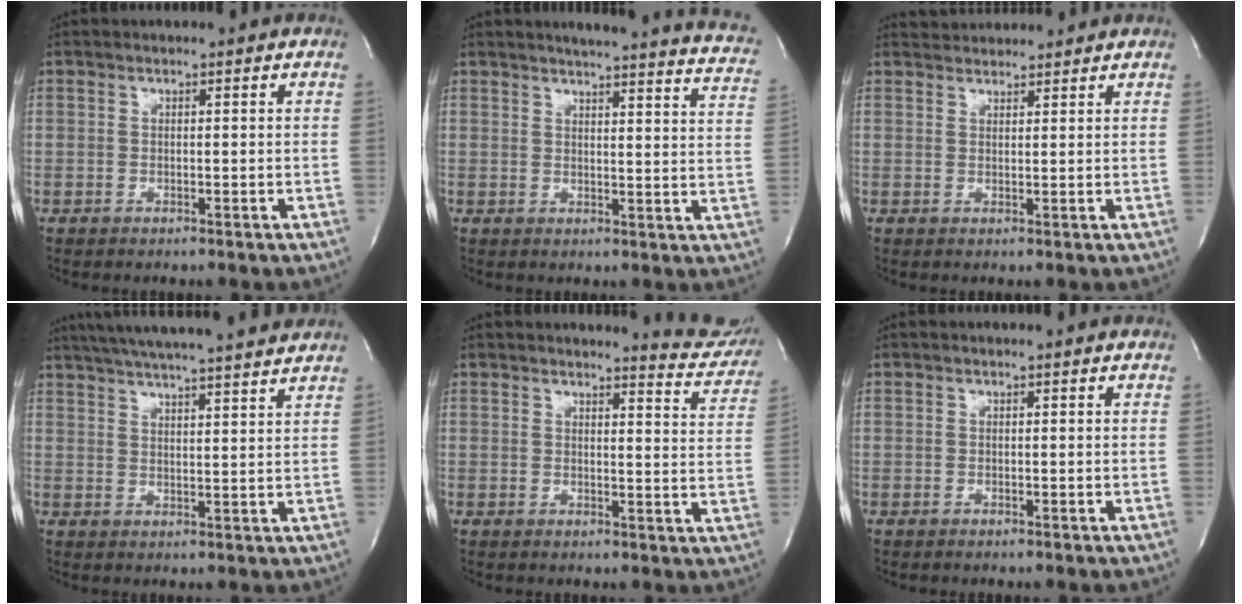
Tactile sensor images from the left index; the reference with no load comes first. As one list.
[{"total": 21.4, "force": [19.4, 2.0, 8.8], "torque": [-0.114, -0.063, 0.205]}, {"total": 3.7, "force": [3.7, 0.6, 0.0], "torque": [-0.006, 0.026, 0.059]}, {"total": 19.4, "force": [17.2, 1.0, 9.0], "torque": [-0.157, 0.024, 0.237]}, {"total": 8.3, "force": [8.2, 0.8, 0.8], "torque": [0.002, -0.055, 0.070]}, {"total": 0.0}]